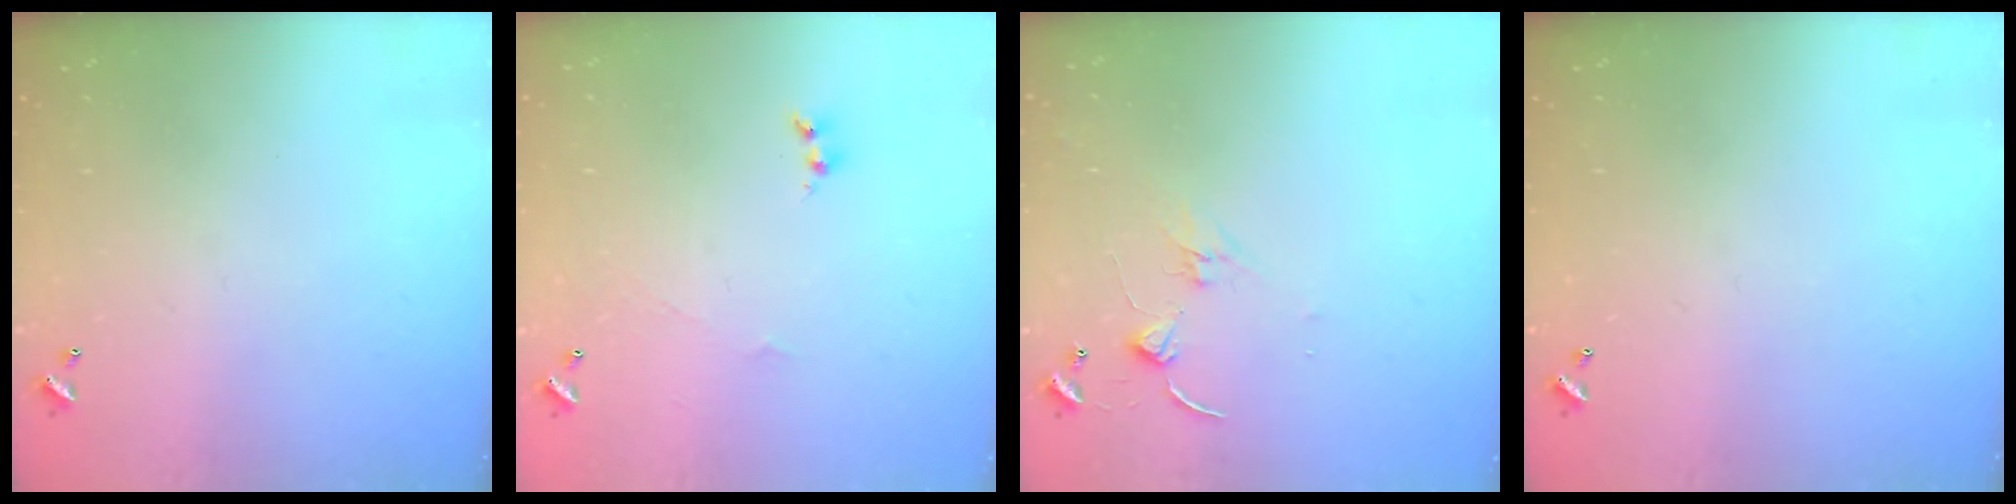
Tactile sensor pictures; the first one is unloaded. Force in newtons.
{"total": 1.7, "press": 1.6, "slide": 0.6}
{"total": 0.6, "press": 0.5, "slide": 0.3}
{"total": 0.0}